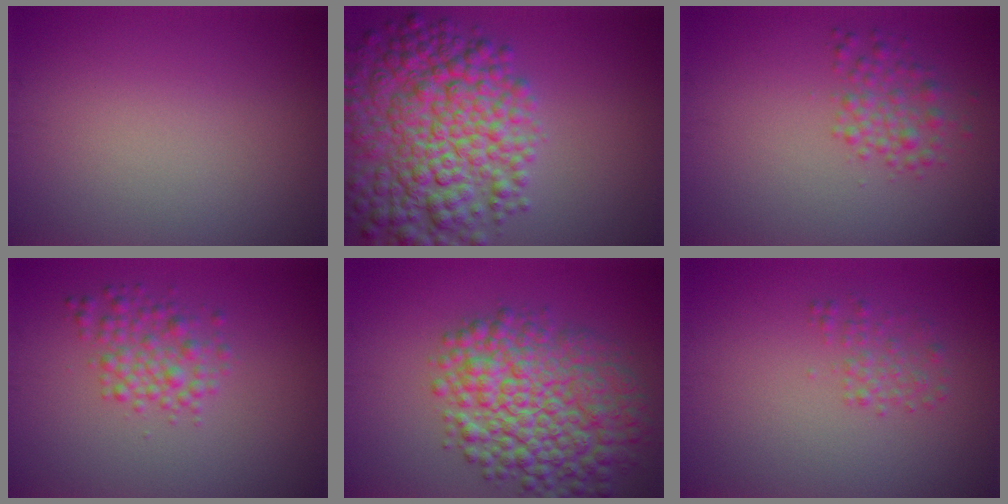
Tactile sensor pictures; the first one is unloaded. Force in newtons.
{"total": 10.0, "press": 10.0, "slide": 0.3}
{"total": 2.3, "press": 2.3, "slide": 0.1}
{"total": 2.8, "press": 2.8, "slide": 0.1}
{"total": 9.4, "press": 9.4, "slide": 0.3}
{"total": 1.5, "press": 1.5, "slide": 0.1}